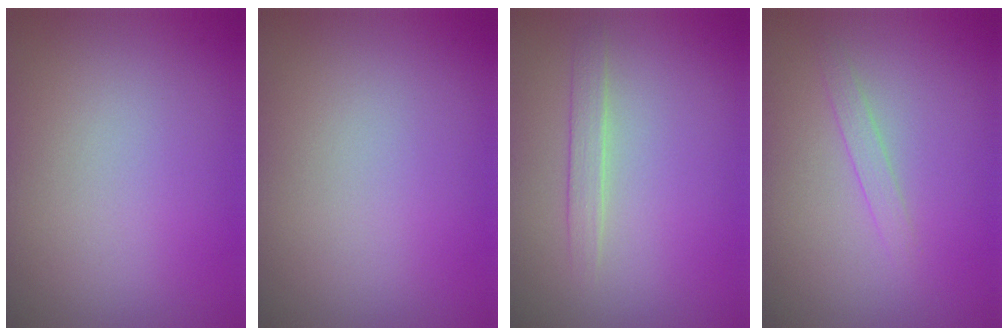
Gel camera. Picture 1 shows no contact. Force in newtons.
{"total": 0.0}
{"total": 1.3, "press": 1.3, "slide": 0.1}
{"total": 1.0, "press": 1.0, "slide": 0.0}